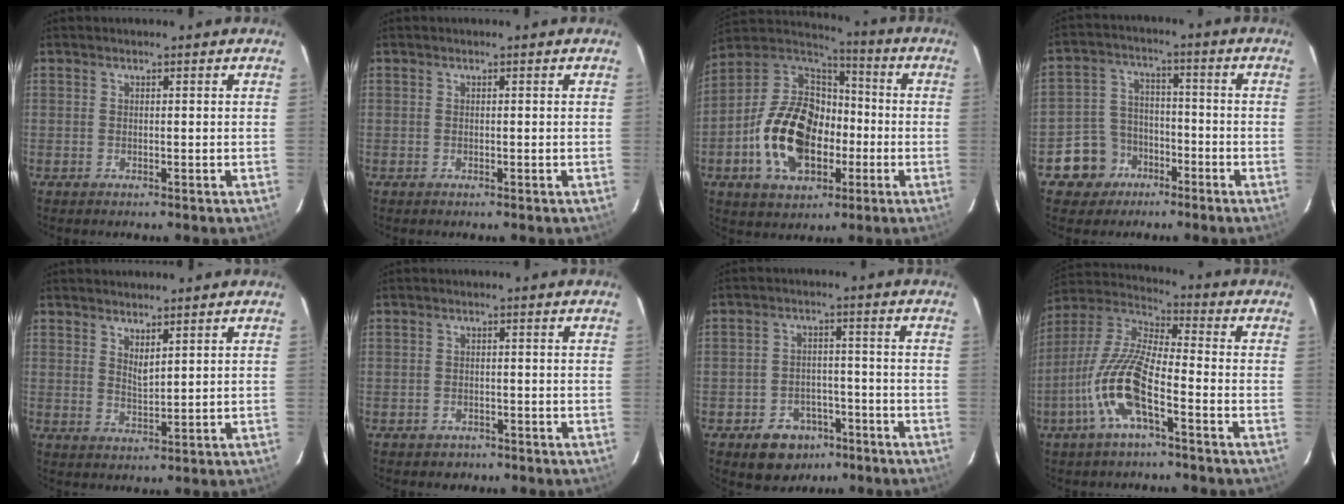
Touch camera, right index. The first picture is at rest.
{"total": 0.0}
{"total": 20.5, "force": [-4.9, 13.4, 14.7], "torque": [-0.311, 0.023, -0.076]}
{"total": 8.7, "force": [-4.9, 7.1, 1.2], "torque": [-0.049, 0.032, -0.072]}
{"total": 2.9, "force": [2.2, 0.7, 1.8], "torque": [-0.031, -0.005, 0.037]}
{"total": 2.8, "force": [-1.9, 2.1, 0.3], "torque": [-0.015, 0.003, -0.024]}
{"total": 8.9, "force": [-5.6, 6.3, 2.8], "torque": [-0.073, 0.024, -0.065]}
{"total": 13.5, "force": [-5.9, 3.2, 11.8], "torque": [-0.248, -0.003, -0.121]}